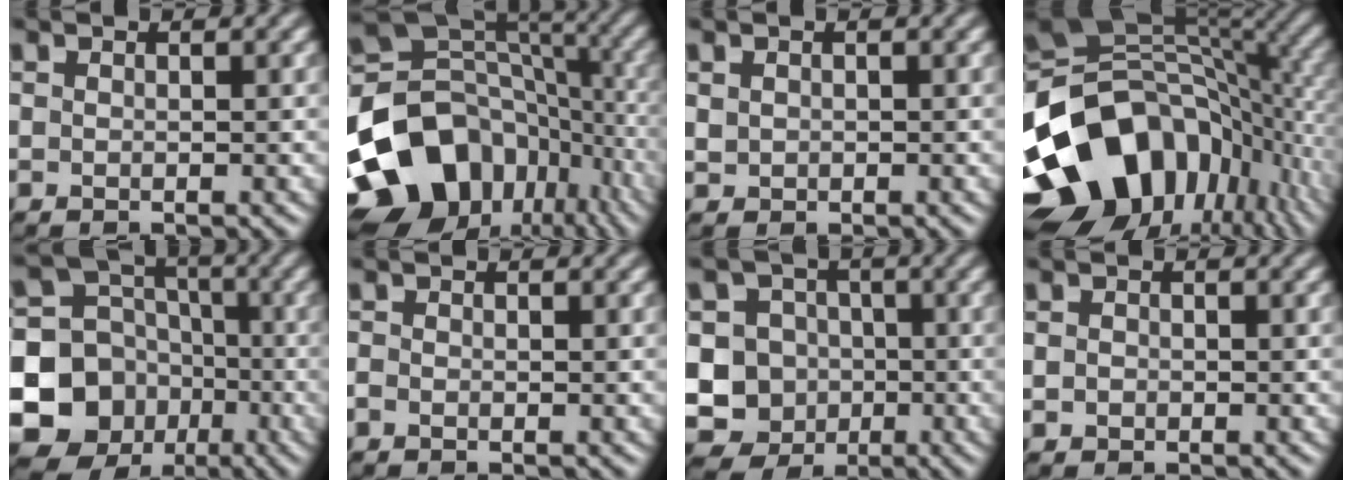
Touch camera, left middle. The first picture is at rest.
{"total": 17.1, "force": [-8.3, 12.5, 8.3], "torque": [-0.182, -0.004, -0.146]}
{"total": 0.8, "force": [0.1, 0.8, 0.2], "torque": [-0.004, -0.003, 0.004]}
{"total": 16.4, "force": [-5.6, 11.7, 10.0], "torque": [-0.198, -0.011, -0.105]}
{"total": 12.6, "force": [-4.1, 11.1, 4.4], "torque": [-0.105, -0.027, -0.090]}
{"total": 0.6, "force": [-0.5, 0.3, 0.2], "torque": [-0.004, -0.003, -0.013]}
{"total": 10.5, "force": [-2.2, 9.8, 3.2], "torque": [-0.070, 0.011, -0.068]}
{"total": 0.6, "force": [-0.2, 0.6, 0.1], "torque": [0.004, -0.002, -0.007]}